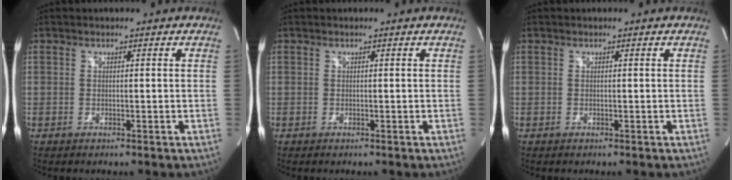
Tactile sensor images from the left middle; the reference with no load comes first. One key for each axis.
{"total": 0.0}
{"total": 0.0}